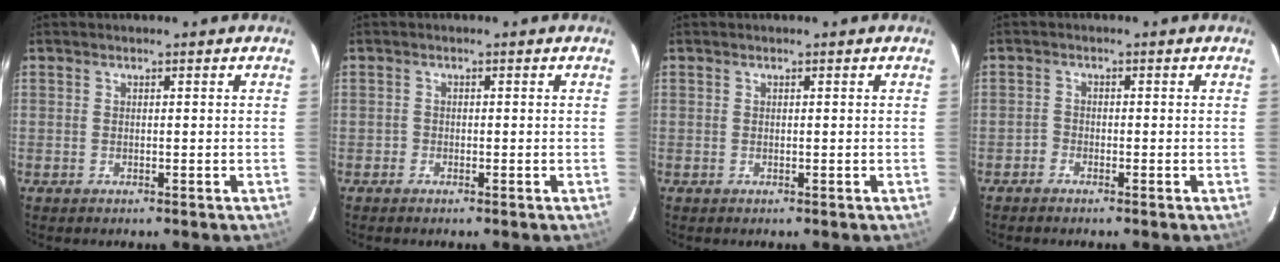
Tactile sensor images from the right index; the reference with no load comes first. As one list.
[{"total": 1.1, "force": [-0.7, 0.8, -0.1], "torque": [-0.002, 0.003, -0.016]}, {"total": 0.0}, {"total": 1.4, "force": [-1.2, 0.8, 0.0], "torque": [-0.003, 0.003, -0.026]}]